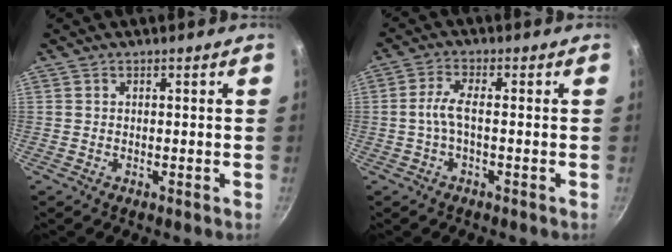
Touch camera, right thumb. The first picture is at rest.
{"total": 4.2, "force": [-0.8, 1.3, 3.9], "torque": [-0.093, 0.016, -0.022]}